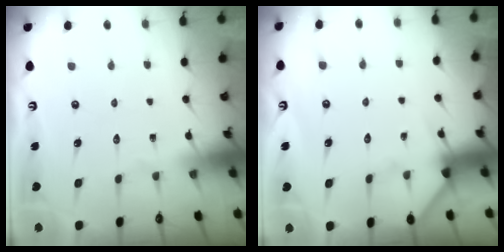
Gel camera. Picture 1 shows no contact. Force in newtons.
{"total": 4.5, "press": 4.5, "slide": 0.3}